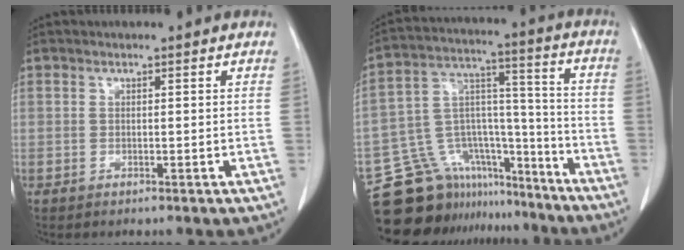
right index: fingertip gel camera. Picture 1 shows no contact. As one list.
[{"total": 17.0, "force": [-14.8, 7.9, 2.7], "torque": [-0.049, 0.076, -0.236]}]